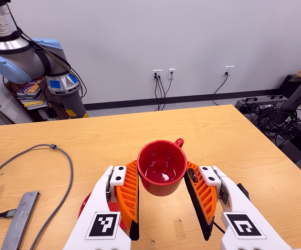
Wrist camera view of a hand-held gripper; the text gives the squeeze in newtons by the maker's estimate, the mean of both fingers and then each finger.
{"total": 5.4, "left": 5.5, "right": 5.4}